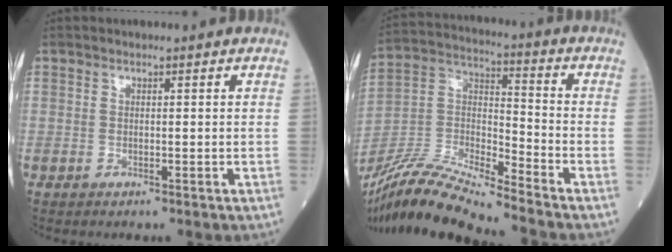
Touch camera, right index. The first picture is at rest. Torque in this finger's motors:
{"motor_torque": [-0.56, -1.08, 0.05, 0.05]}